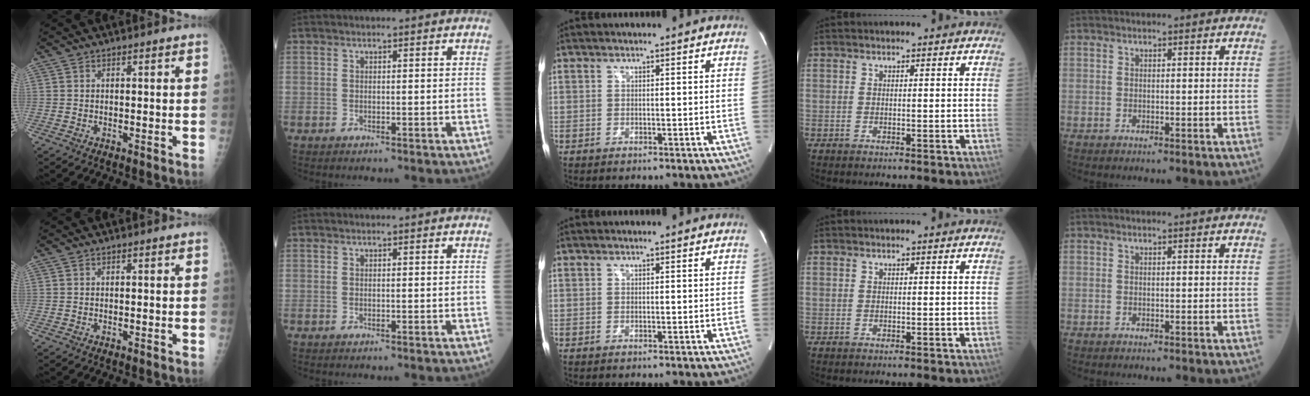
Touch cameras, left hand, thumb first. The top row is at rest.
{}